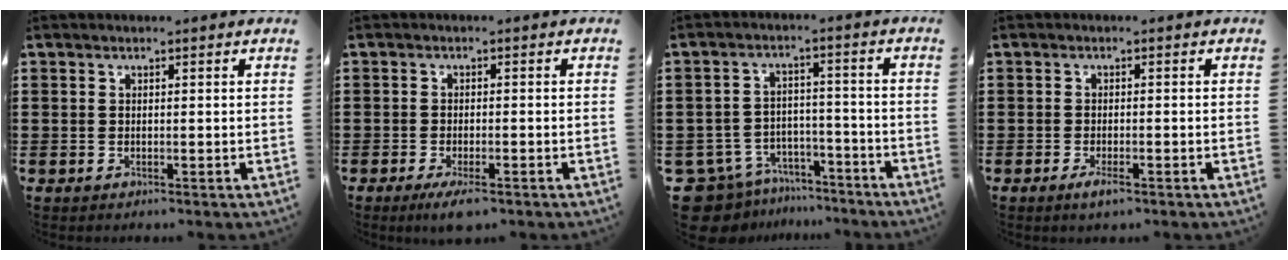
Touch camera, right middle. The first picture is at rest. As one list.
[{"total": 2.8, "force": [-2.0, 0.6, 2.0], "torque": [-0.046, -0.006, -0.038]}, {"total": 8.0, "force": [-7.3, 3.0, 1.1], "torque": [-0.044, 0.025, -0.147]}, {"total": 2.1, "force": [-1.1, 0.5, 1.7], "torque": [-0.038, -0.007, -0.021]}]